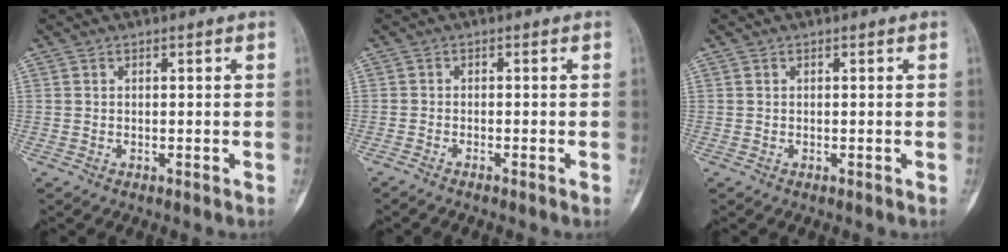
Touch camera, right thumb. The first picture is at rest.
{"total": 1.3, "force": [-0.9, -0.3, 0.8], "torque": [-0.019, 0.006, -0.018]}
{"total": 0.0}